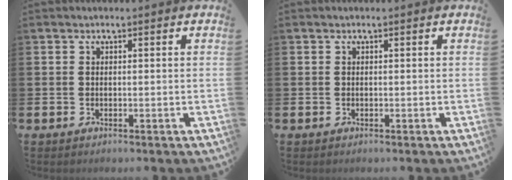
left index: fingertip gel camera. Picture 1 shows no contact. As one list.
[{"total": 0.0}]